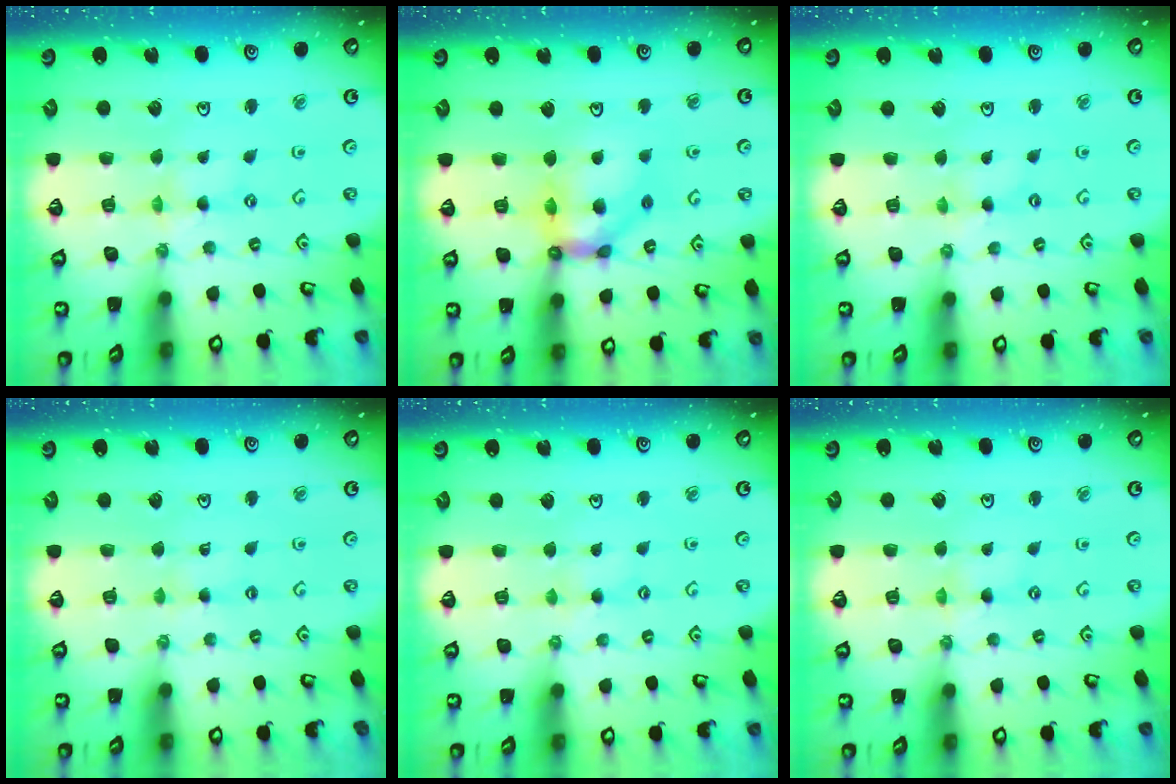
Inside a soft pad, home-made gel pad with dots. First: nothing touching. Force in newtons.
{"total": 12.8, "press": 12.7, "slide": 1.5}
{"total": 0.0}
{"total": 1.7, "press": 1.6, "slide": 0.4}
{"total": 1.3, "press": 1.3, "slide": 0.3}
{"total": 0.0}